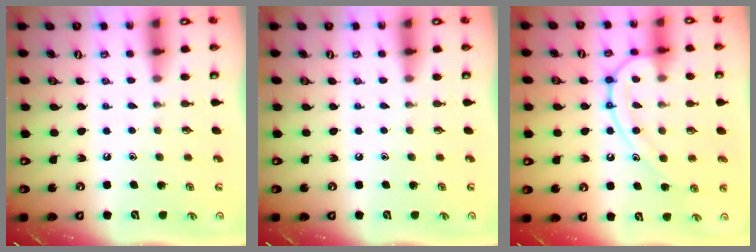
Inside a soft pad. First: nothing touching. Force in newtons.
{"total": 0.0}
{"total": 15.2, "press": 15.1, "slide": 1.5}